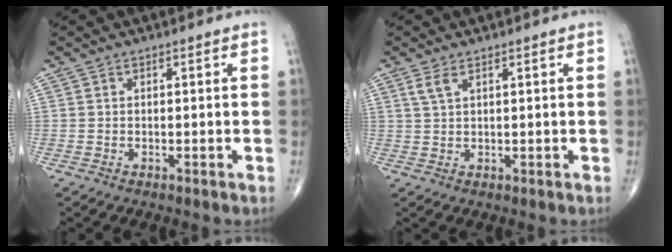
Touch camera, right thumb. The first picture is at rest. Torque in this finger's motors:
{"motor_torque": [0.13, 0.13, 0.83, 0.48, 0.27]}